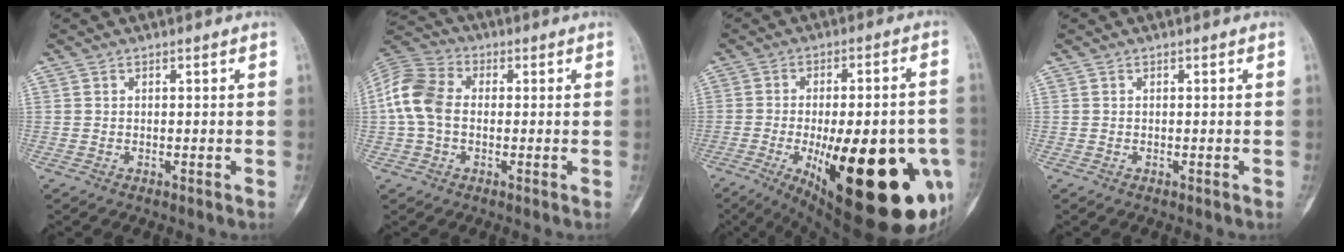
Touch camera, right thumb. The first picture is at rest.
{"total": 10.3, "force": [0.0, 7.5, 7.1], "torque": [-0.146, 0.029, -0.012]}
{"total": 31.9, "force": [-9.9, 10.9, 28.3], "torque": [-0.334, -0.011, -0.119]}
{"total": 0.0}